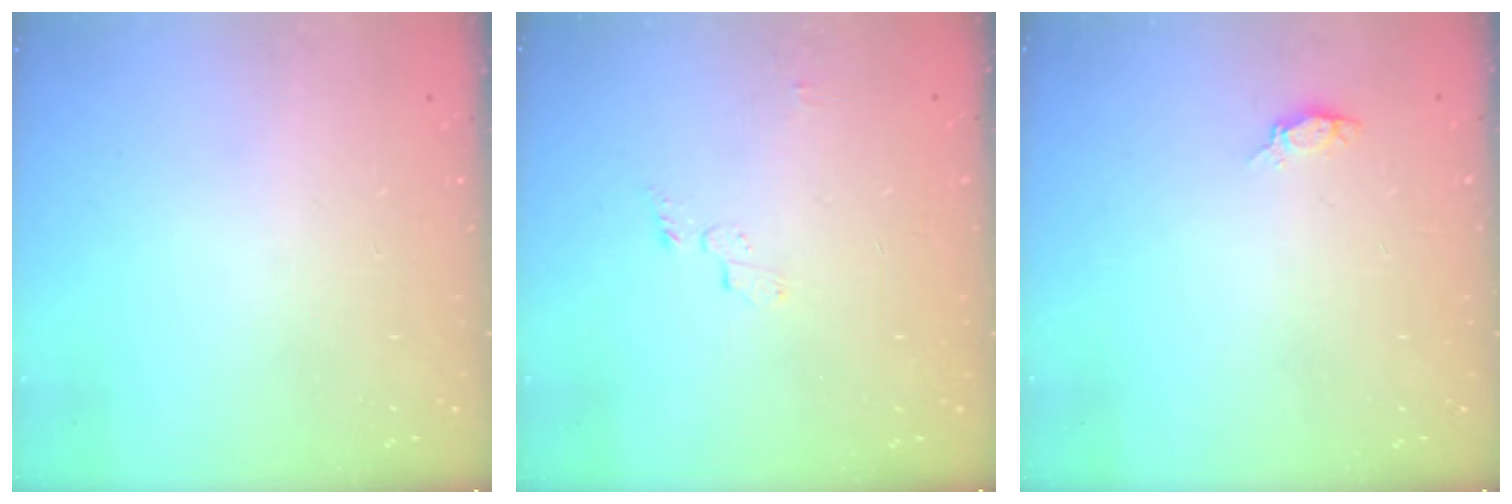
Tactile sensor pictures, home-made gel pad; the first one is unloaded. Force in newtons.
{"total": 3.5, "press": 3.4, "slide": 0.4}
{"total": 3.8, "press": 3.6, "slide": 1.4}